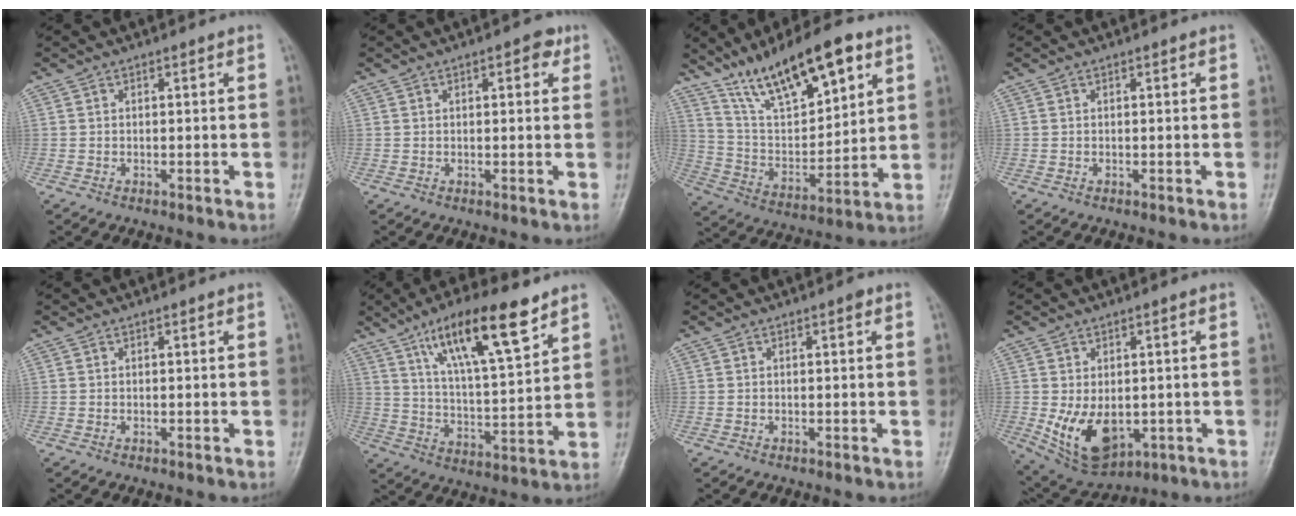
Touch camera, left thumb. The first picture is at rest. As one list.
[{"total": 3.2, "force": [1.5, 1.4, 2.4], "torque": [-0.020, 0.000, 0.014]}, {"total": 18.9, "force": [11.6, 6.7, 13.3], "torque": [-0.188, -0.046, 0.214]}, {"total": 0.0}, {"total": 0.0}, {"total": 16.9, "force": [10.1, 4.5, 12.8], "torque": [-0.200, -0.041, 0.180]}, {"total": 0.7, "force": [0.3, 0.3, 0.6], "torque": [-0.007, 0.001, 0.000]}, {"total": 10.8, "force": [-1.6, 7.0, 8.1], "torque": [-0.122, -0.012, -0.005]}]